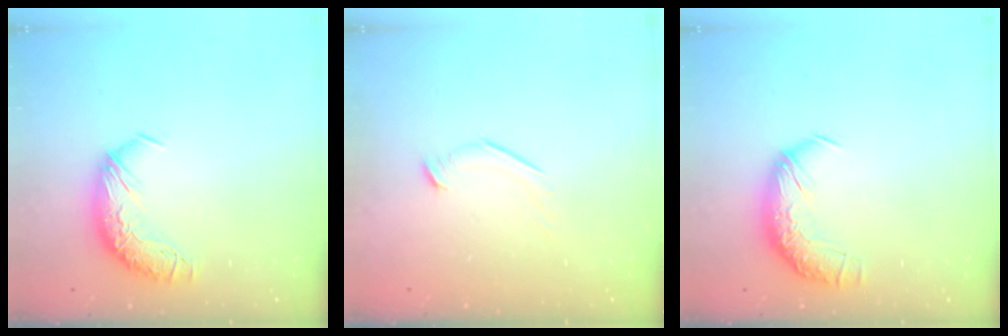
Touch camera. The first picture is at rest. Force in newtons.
{"total": 5.6, "press": 5.5, "slide": 1.2}
{"total": 2.3, "press": 0.9, "slide": 2.1}